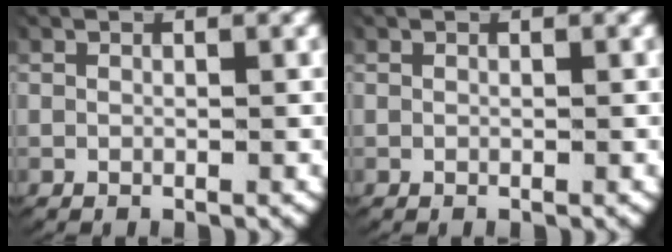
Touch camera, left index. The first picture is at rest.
{"total": 0.0}